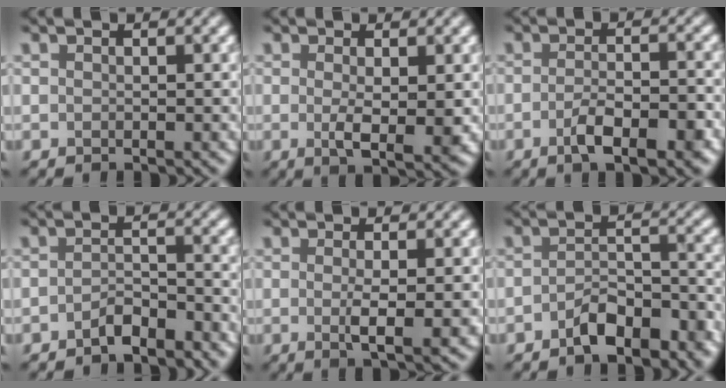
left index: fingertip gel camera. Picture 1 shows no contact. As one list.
[{"total": 3.3, "force": [-0.1, 0.7, 3.2], "torque": [-0.055, -0.009, -0.001]}, {"total": 4.7, "force": [-2.2, 1.5, 3.9], "torque": [-0.071, -0.004, -0.037]}, {"total": 2.4, "force": [-1.9, 0.8, 1.2], "torque": [-0.017, 0.010, -0.037]}, {"total": 3.6, "force": [-0.5, 0.8, 3.5], "torque": [-0.057, -0.007, -0.006]}, {"total": 5.2, "force": [-3.4, 2.3, 3.3], "torque": [-0.048, 0.005, -0.057]}]